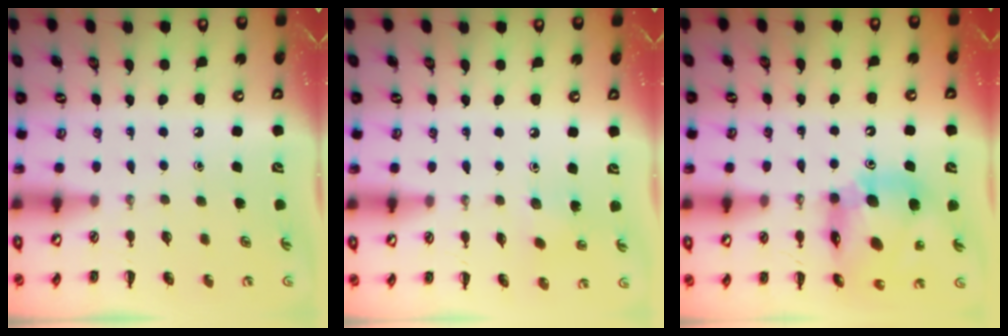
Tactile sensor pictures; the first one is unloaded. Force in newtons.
{"total": 2.6, "press": 2.5, "slide": 0.7}
{"total": 15.2, "press": 14.4, "slide": 4.8}